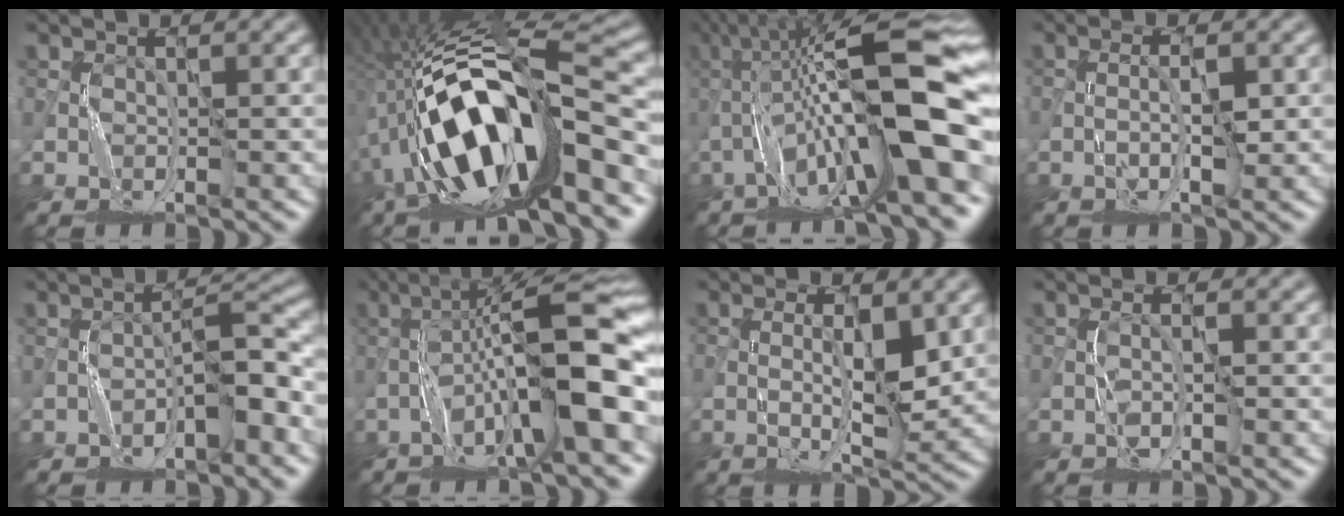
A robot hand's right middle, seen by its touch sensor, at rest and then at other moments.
{"total": 15.8, "force": [-4.6, 5.5, 14.0], "torque": [-0.262, 0.018, -0.080]}
{"total": 14.8, "force": [-2.5, 3.6, 14.1], "torque": [-0.247, 0.025, -0.042]}
{"total": 2.3, "force": [-0.3, 0.4, 2.3], "torque": [-0.044, 0.002, -0.007]}
{"total": 4.0, "force": [-2.1, 0.9, 3.3], "torque": [-0.049, 0.017, -0.034]}
{"total": 11.8, "force": [-3.3, 2.2, 11.1], "torque": [-0.181, 0.024, -0.050]}
{"total": 5.4, "force": [0.5, 1.2, 5.3], "torque": [-0.093, -0.002, 0.011]}
{"total": 1.2, "force": [-0.3, 0.0, 1.1], "torque": [-0.021, 0.003, -0.007]}